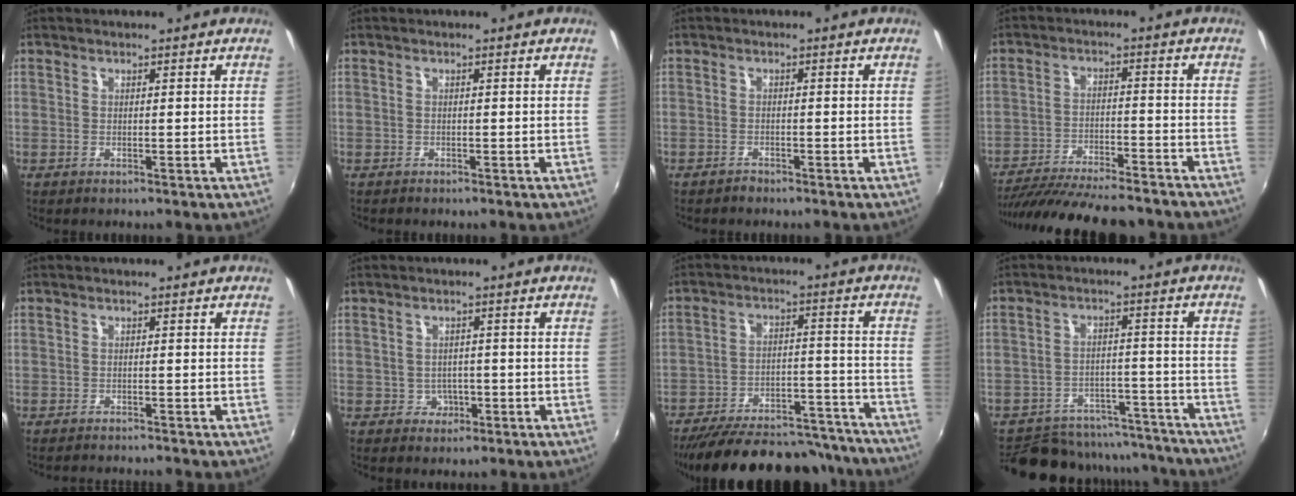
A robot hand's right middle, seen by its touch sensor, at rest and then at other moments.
{"total": 0.7, "force": [-0.6, 0.3, 0.0], "torque": [-0.004, -0.002, -0.010]}
{"total": 1.2, "force": [-1.1, 0.1, 0.0], "torque": [-0.002, -0.001, -0.022]}
{"total": 20.9, "force": [-18.2, 4.3, 9.3], "torque": [-0.182, -0.031, -0.270]}
{"total": 3.2, "force": [-3.0, 0.0, 0.8], "torque": [-0.027, -0.014, -0.052]}
{"total": 2.8, "force": [-0.9, 2.6, 0.2], "torque": [-0.005, 0.005, -0.010]}
{"total": 27.9, "force": [-24.3, 9.1, 10.3], "torque": [-0.198, 0.020, -0.313]}
{"total": 19.5, "force": [-17.2, 7.6, 5.2], "torque": [-0.112, 0.037, -0.211]}